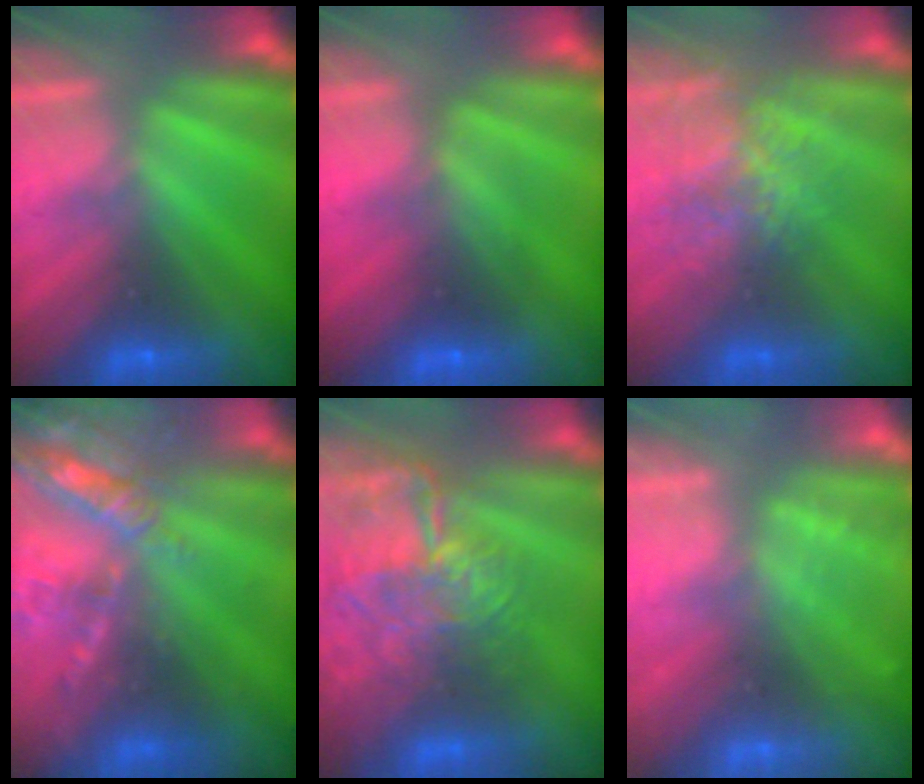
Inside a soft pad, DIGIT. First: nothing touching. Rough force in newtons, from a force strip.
{"total": 2.6}
{"total": 3.8}
{"total": 13.7}
{"total": 11.4}
{"total": 2.4}